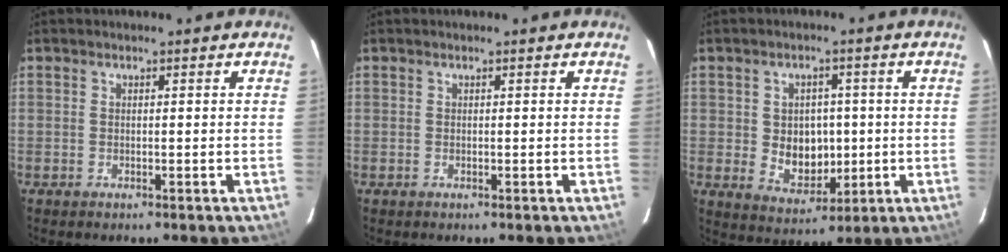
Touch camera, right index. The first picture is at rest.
{"total": 0.0}
{"total": 7.9, "force": [-0.2, 6.5, 4.6], "torque": [-0.088, 0.000, 0.016]}